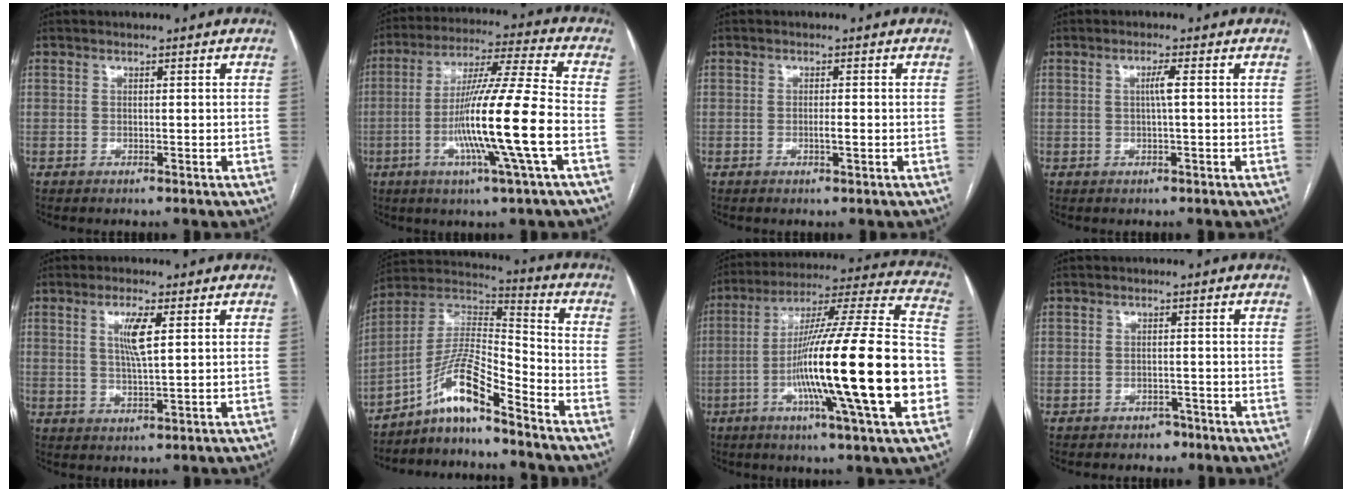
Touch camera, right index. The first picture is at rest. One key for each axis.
{"total": 16.1, "fx": -4.1, "fy": -1.6, "fz": 15.5, "tx": -0.286, "ty": -0.009, "tz": -0.083}
{"total": 1.4, "fx": -0.3, "fy": 0.1, "fz": 1.3, "tx": -0.026, "ty": -0.001, "tz": -0.006}
{"total": 1.9, "fx": 0.2, "fy": -0.3, "fz": 1.9, "tx": -0.034, "ty": 0.002, "tz": 0.002}
{"total": 4.9, "fx": 1.5, "fy": 0.4, "fz": 4.6, "tx": -0.090, "ty": -0.003, "tz": 0.030}
{"total": 10.8, "fx": -7.6, "fy": 0.9, "fz": 7.7, "tx": -0.157, "ty": 0.022, "tz": -0.140}
{"total": 28.2, "fx": -6.7, "fy": 0.7, "fz": 27.4, "tx": -0.406, "ty": -0.016, "tz": -0.127}
{"total": 2.2, "fx": -1.7, "fy": 1.3, "fz": 0.3, "tx": -0.011, "ty": 0.006, "tz": -0.020}